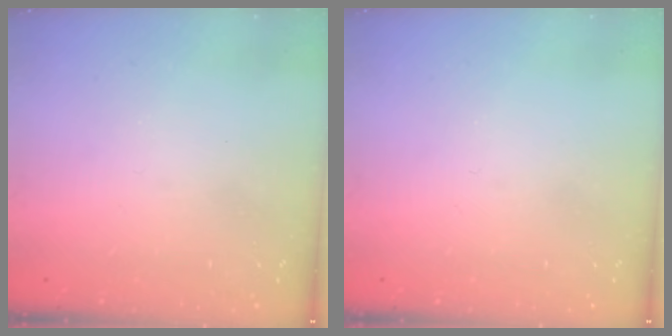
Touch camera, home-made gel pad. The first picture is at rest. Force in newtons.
{"total": 0.0}